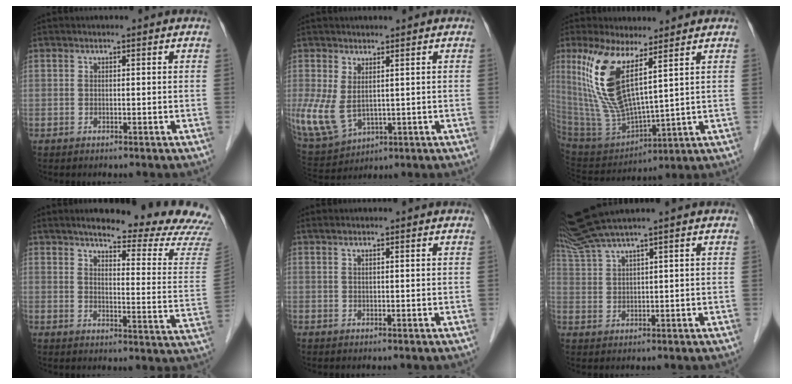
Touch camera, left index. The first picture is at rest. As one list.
[{"total": 12.4, "force": [0.0, 7.8, 9.6], "torque": [-0.246, -0.012, 0.028]}, {"total": 13.4, "force": [5.9, 2.7, 11.8], "torque": [-0.261, -0.011, 0.126]}, {"total": 19.7, "force": [17.6, 0.8, 8.7], "torque": [-0.106, -0.071, 0.202]}, {"total": 1.0, "force": [0.6, -0.1, 0.7], "torque": [-0.021, 0.008, 0.016]}, {"total": 6.2, "force": [5.2, -1.8, 2.8], "torque": [-0.075, 0.008, 0.116]}]